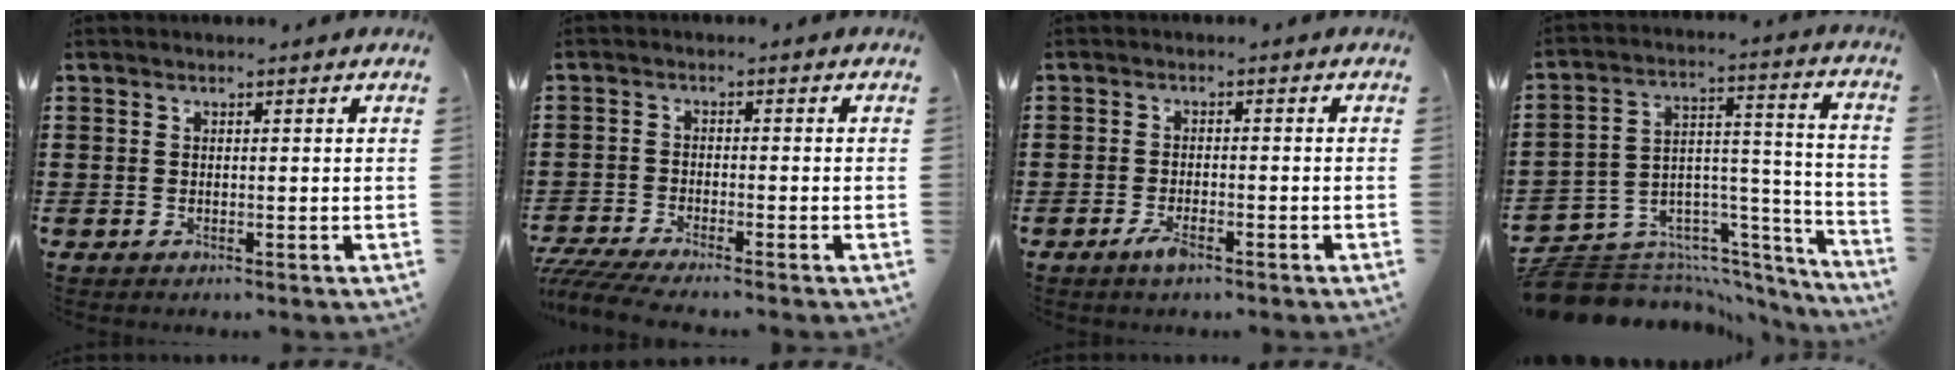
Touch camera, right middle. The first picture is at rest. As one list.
[{"total": 3.3, "force": [-3.1, 0.0, 1.2], "torque": [-0.035, -0.011, -0.065]}, {"total": 2.8, "force": [-1.6, 0.8, 2.1], "torque": [-0.050, -0.006, -0.034]}, {"total": 8.3, "force": [-7.4, 3.5, 1.2], "torque": [-0.025, 0.008, -0.137]}]